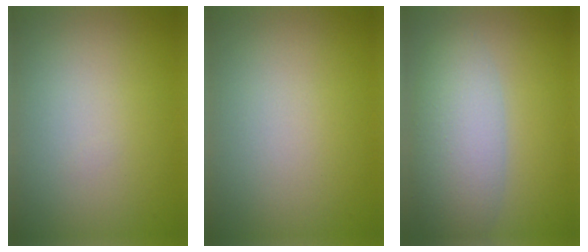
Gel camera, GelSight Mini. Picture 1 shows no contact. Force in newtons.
{"total": 0.0}
{"total": 6.1, "press": 6.0, "slide": 0.5}